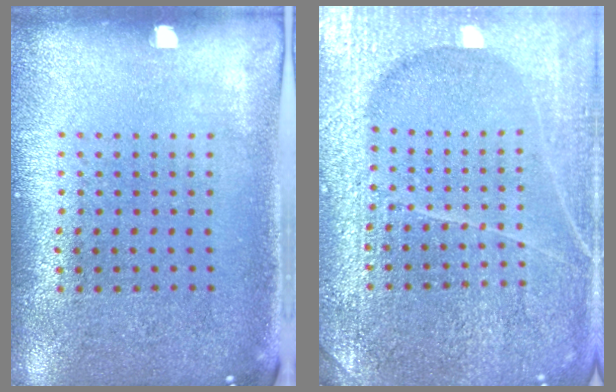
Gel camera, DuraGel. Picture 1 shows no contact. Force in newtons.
{"total": 5.5, "press": 5.5, "slide": 0.5}